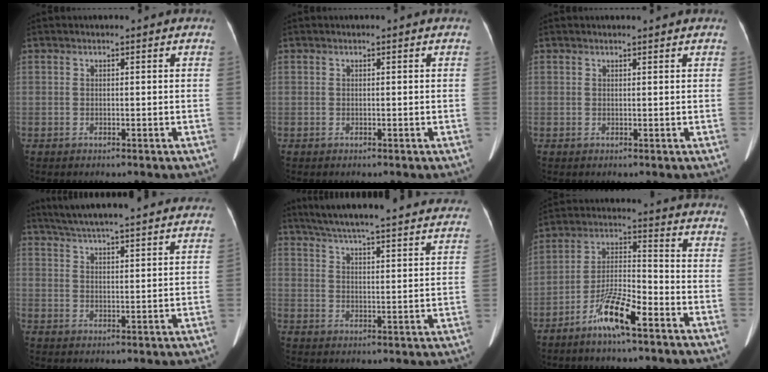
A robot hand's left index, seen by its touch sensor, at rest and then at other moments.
{"total": 0.0}
{"total": 1.4, "force": [1.3, 0.0, 0.4], "torque": [-0.009, 0.006, 0.021]}
{"total": 24.4, "force": [22.0, 2.7, 10.3], "torque": [-0.168, 0.010, 0.290]}
{"total": 34.0, "force": [30.9, 3.9, 13.6], "torque": [-0.223, -0.048, 0.382]}
{"total": 9.0, "force": [-5.8, 1.3, 6.8], "torque": [-0.141, -0.003, -0.110]}